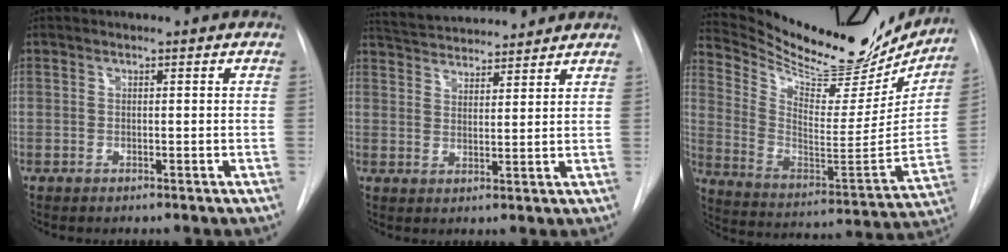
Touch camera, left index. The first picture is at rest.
{"total": 11.3, "force": [10.7, 1.8, 3.1], "torque": [-0.055, 0.019, 0.164]}
{"total": 27.1, "force": [24.2, 6.4, 10.2], "torque": [-0.167, -0.065, 0.345]}